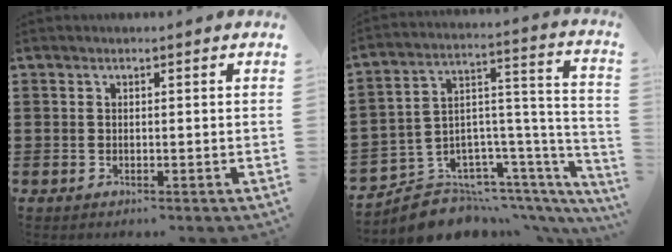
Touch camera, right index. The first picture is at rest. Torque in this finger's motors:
{"motor_torque": [-2.05, 0.08, -1.05, -0.21]}